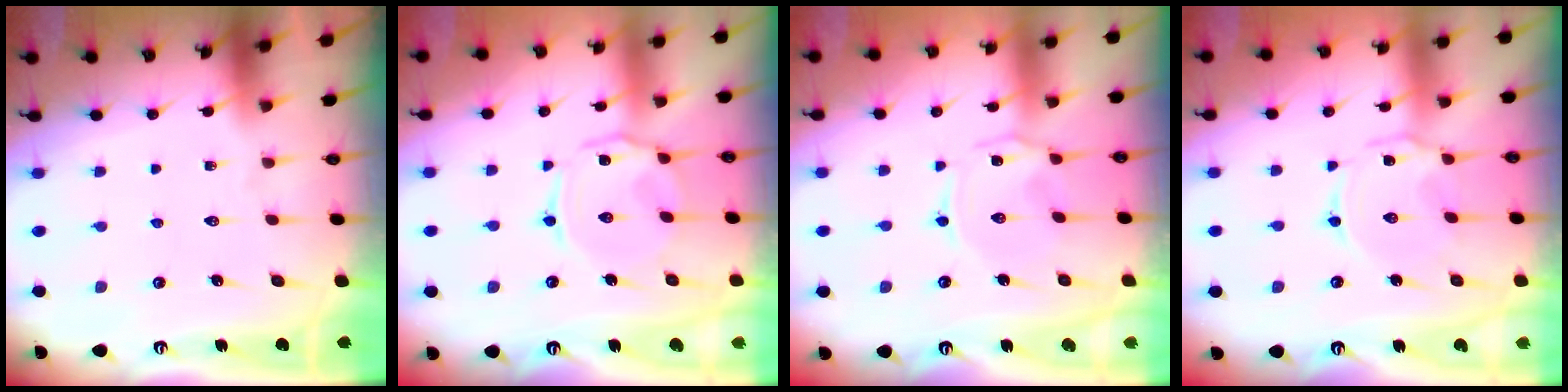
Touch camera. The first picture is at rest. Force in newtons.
{"total": 6.1, "press": 6.1, "slide": 0.4}
{"total": 1.6, "press": 1.5, "slide": 0.6}
{"total": 2.4, "press": 2.4, "slide": 0.4}